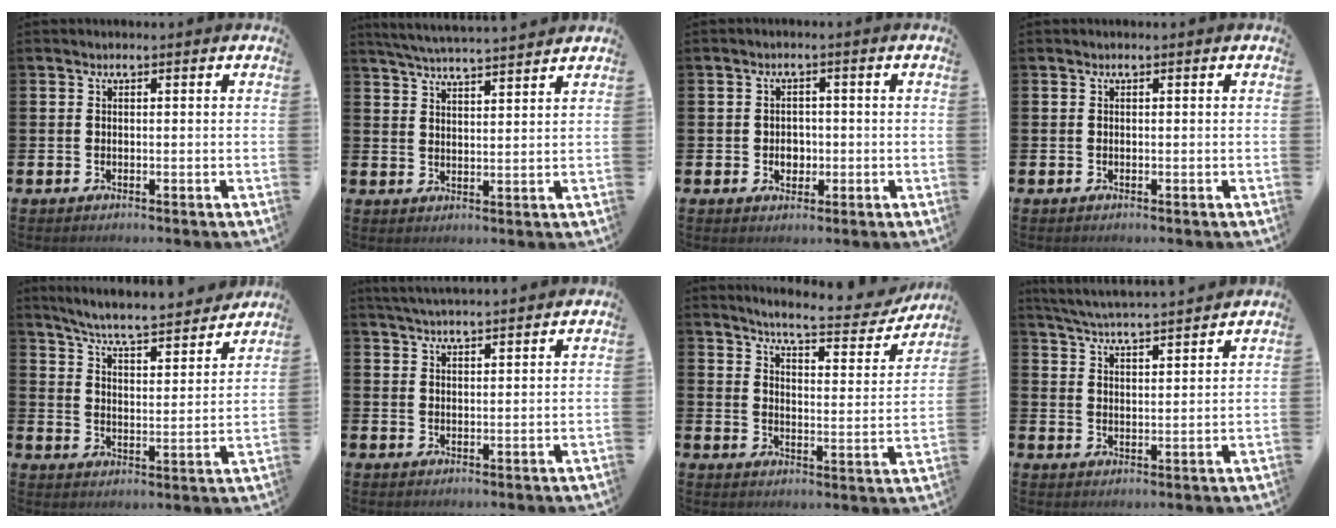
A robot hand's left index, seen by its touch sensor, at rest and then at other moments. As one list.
[{"total": 5.1, "force": [5.1, -0.1, 0.9], "torque": [-0.040, -0.023, 0.092]}, {"total": 2.5, "force": [-0.4, 2.0, 1.3], "torque": [-0.009, -0.003, -0.014]}, {"total": 0.0}, {"total": 6.8, "force": [6.5, 0.2, 1.9], "torque": [-0.066, -0.050, 0.110]}, {"total": 3.7, "force": [3.7, -0.2, 0.4], "torque": [-0.017, -0.012, 0.069]}, {"total": 6.4, "force": [6.1, 0.5, 1.9], "torque": [-0.050, -0.046, 0.099]}, {"total": 5.3, "force": [5.2, -0.2, 0.8], "torque": [-0.040, -0.033, 0.092]}]